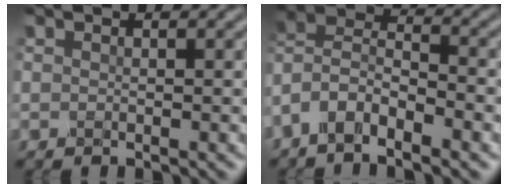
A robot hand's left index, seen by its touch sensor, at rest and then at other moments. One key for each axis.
{"total": 6.5, "fx": -4.0, "fy": 2.7, "fz": 4.3, "tx": -0.076, "ty": 0.008, "tz": -0.087}